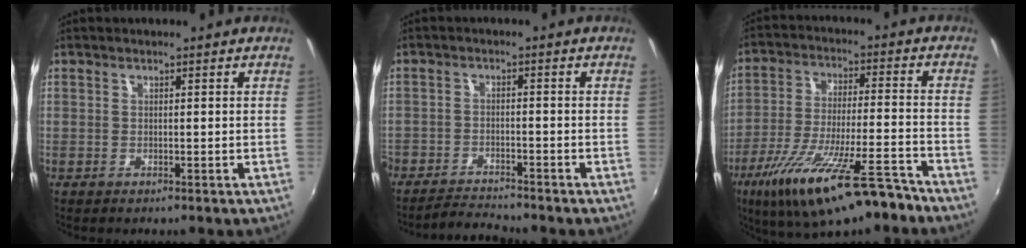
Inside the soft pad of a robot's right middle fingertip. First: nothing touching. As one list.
[{"total": 4.9, "force": [-4.8, 0.2, 0.6], "torque": [-0.036, -0.008, -0.088]}, {"total": 19.6, "force": [-13.6, 4.3, 13.5], "torque": [-0.254, -0.047, -0.224]}]